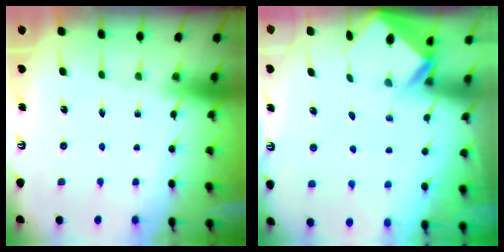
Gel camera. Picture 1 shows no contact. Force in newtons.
{"total": 2.6, "press": 2.6, "slide": 0.2}